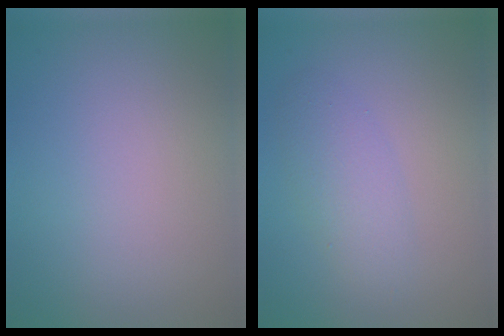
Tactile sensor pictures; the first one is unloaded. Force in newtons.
{"total": 2.4, "press": 2.4, "slide": 0.1}